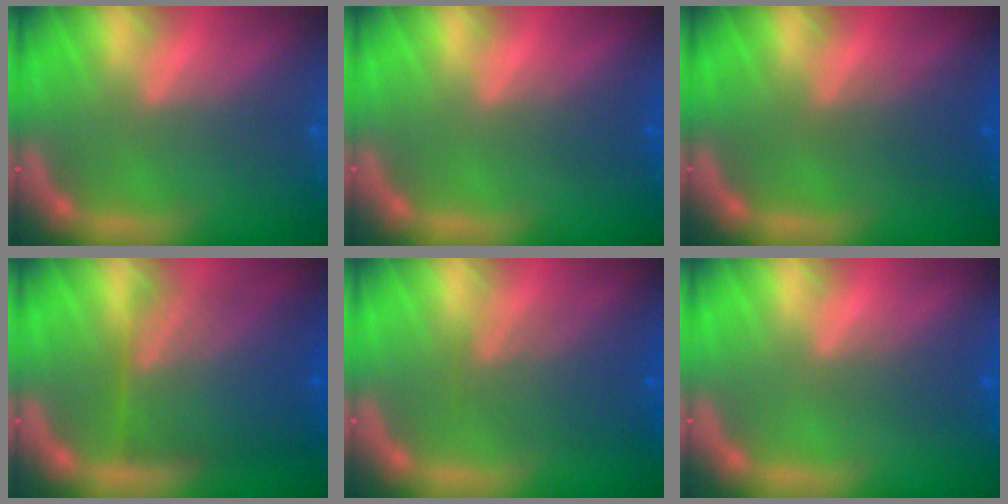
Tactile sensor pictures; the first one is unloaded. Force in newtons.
{"total": 1.4}
{"total": 2.5}
{"total": 10.1}
{"total": 5.1}
{"total": 2.0}